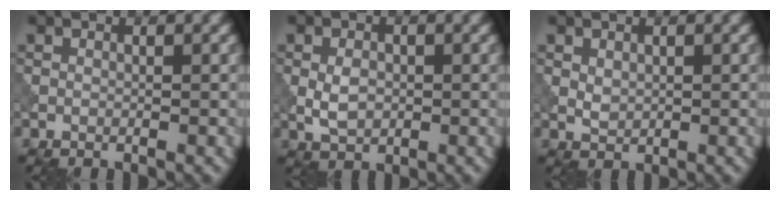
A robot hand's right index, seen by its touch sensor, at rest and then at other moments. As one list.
[{"total": 2.6, "force": [-0.2, 1.8, 1.9], "torque": [-0.039, -0.001, -0.003]}, {"total": 1.2, "force": [0.4, 0.9, 0.8], "torque": [-0.018, -0.002, 0.011]}]